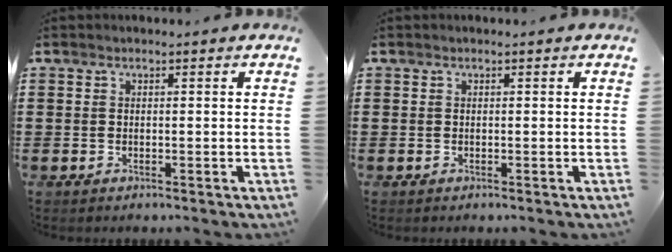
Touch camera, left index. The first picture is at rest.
{"total": 0.0}